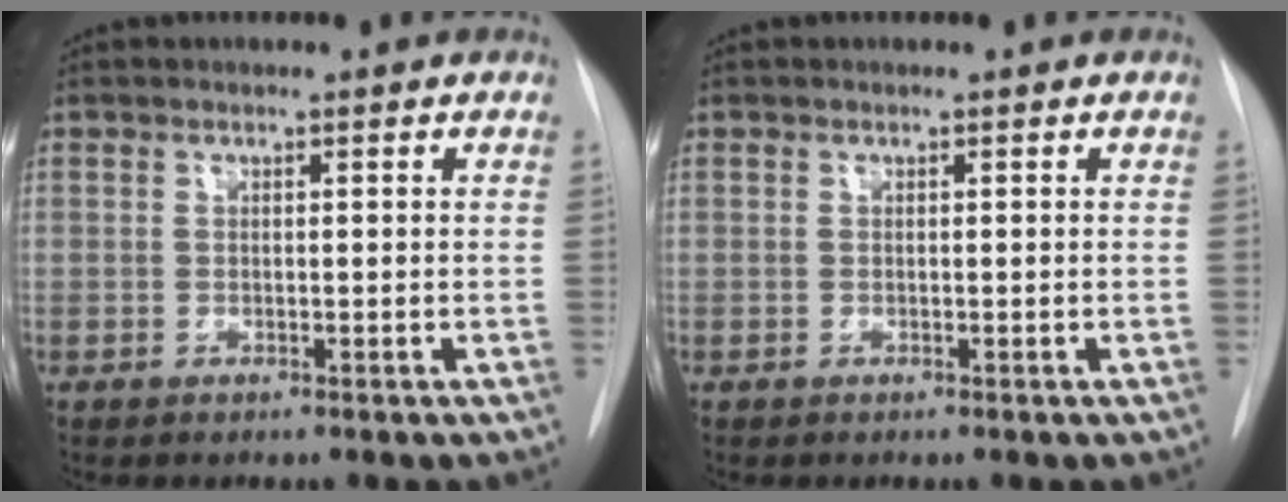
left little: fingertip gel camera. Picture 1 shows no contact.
{"total": 0.0}